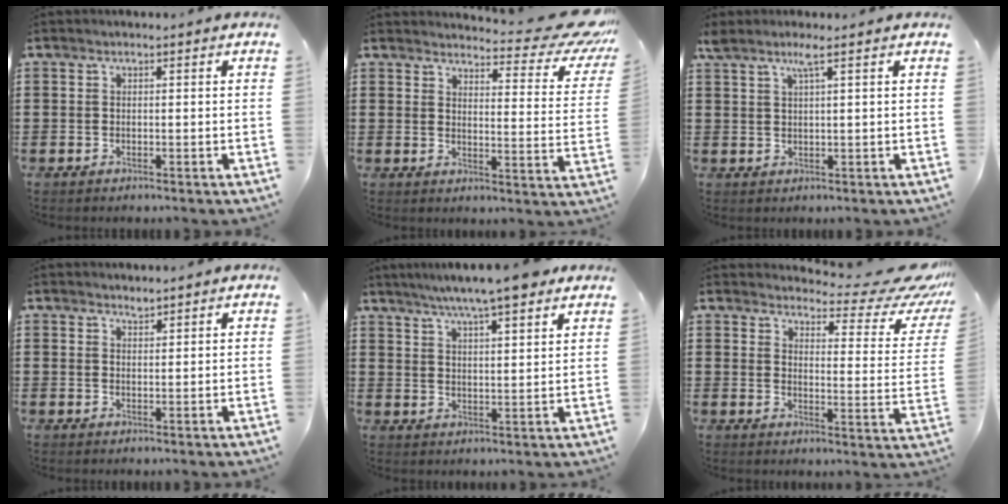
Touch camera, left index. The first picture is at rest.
{"total": 6.6, "force": [5.7, 1.1, 3.1], "torque": [-0.044, -0.047, 0.092]}
{"total": 2.7, "force": [1.7, -0.1, 2.1], "torque": [-0.045, 0.000, 0.029]}
{"total": 1.2, "force": [1.2, 0.2, 0.1], "torque": [-0.005, 0.000, 0.023]}
{"total": 7.1, "force": [6.1, 0.5, 3.6], "torque": [-0.087, -0.010, 0.109]}
{"total": 7.8, "force": [6.8, 1.8, 3.5], "torque": [-0.058, -0.053, 0.113]}